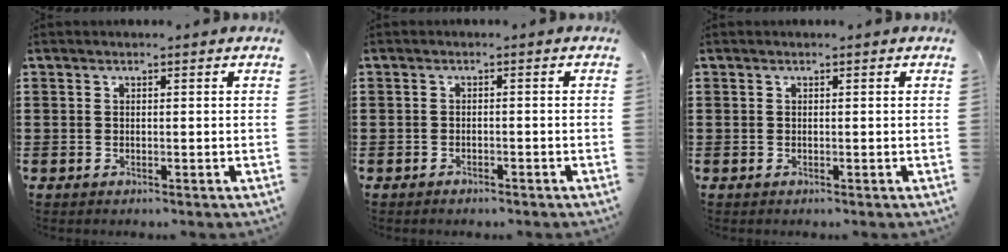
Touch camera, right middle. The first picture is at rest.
{"total": 0.9, "force": [-0.9, 0.2, 0.1], "torque": [-0.006, -0.001, -0.019]}
{"total": 0.0}